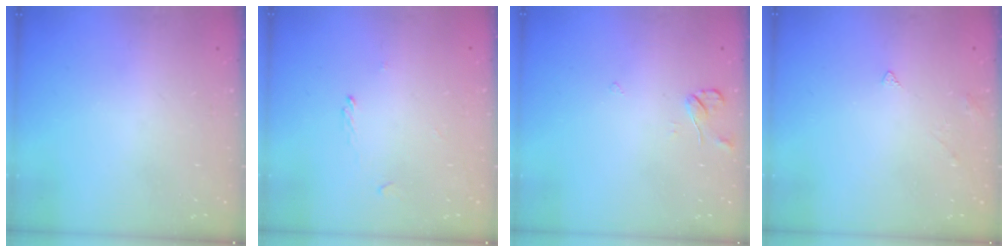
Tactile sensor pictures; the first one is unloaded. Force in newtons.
{"total": 1.2, "press": 1.2, "slide": 0.3}
{"total": 4.5, "press": 4.5, "slide": 0.6}
{"total": 2.1, "press": 2.1, "slide": 0.4}